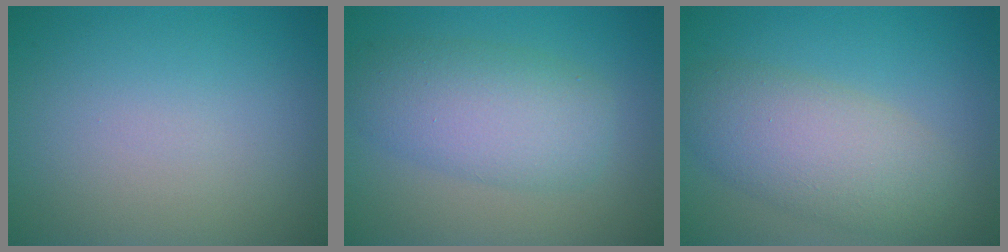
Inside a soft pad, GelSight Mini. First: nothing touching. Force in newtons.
{"total": 5.6, "press": 5.6, "slide": 0.1}
{"total": 6.0, "press": 6.0, "slide": 0.2}